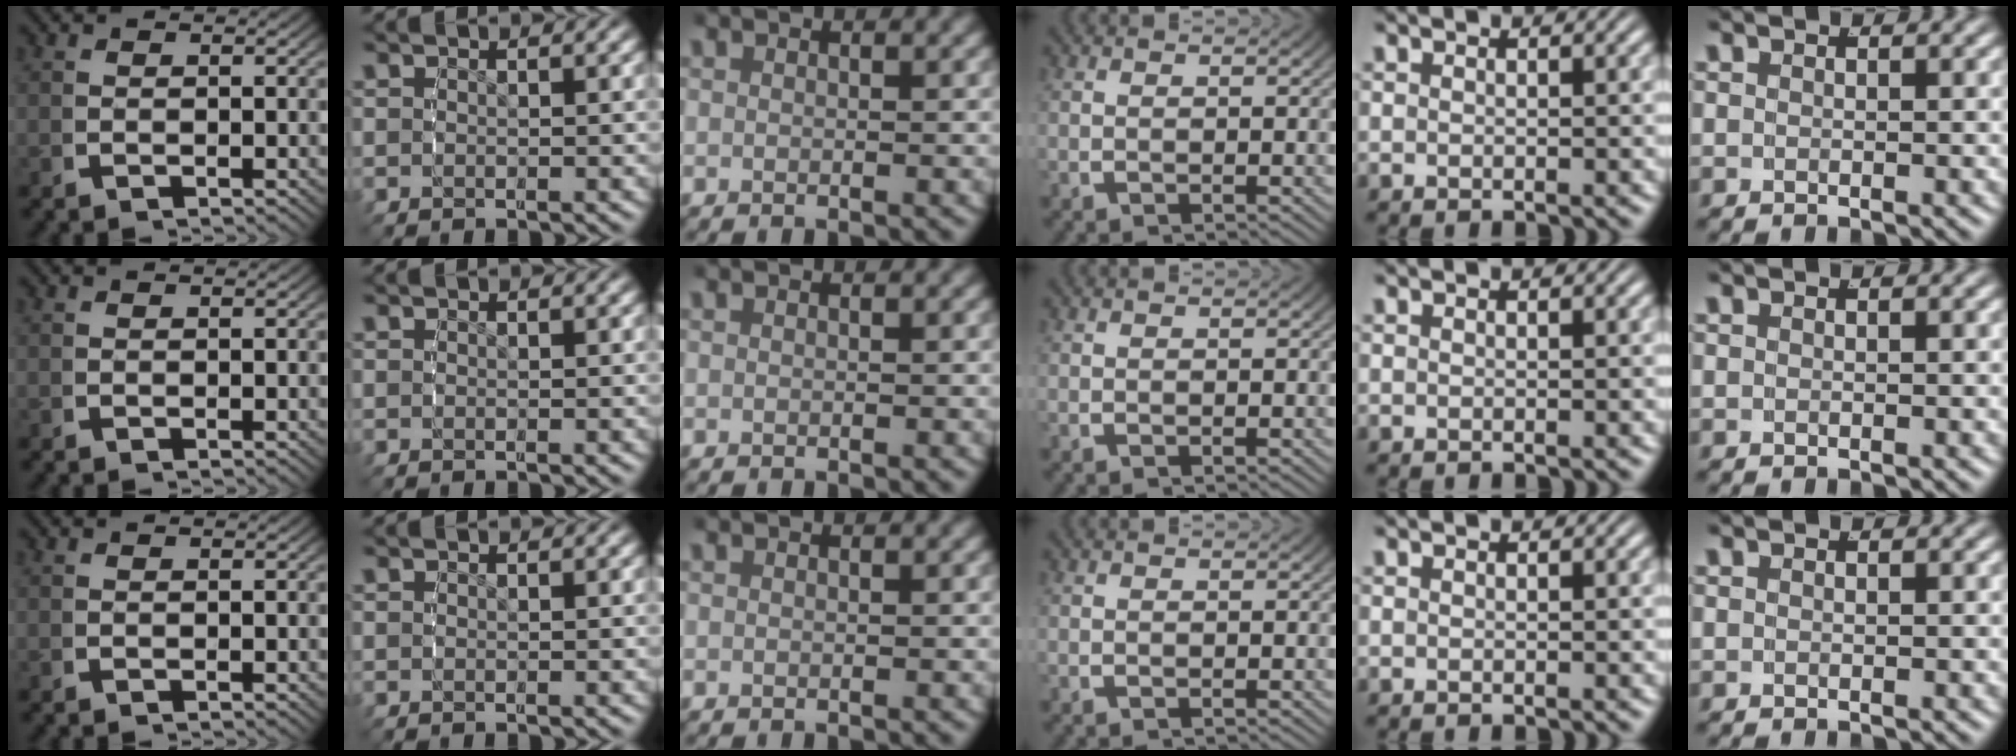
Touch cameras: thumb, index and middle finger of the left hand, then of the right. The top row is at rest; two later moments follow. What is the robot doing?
{"motion": "grasp_and_lifting", "object": "backpack"}